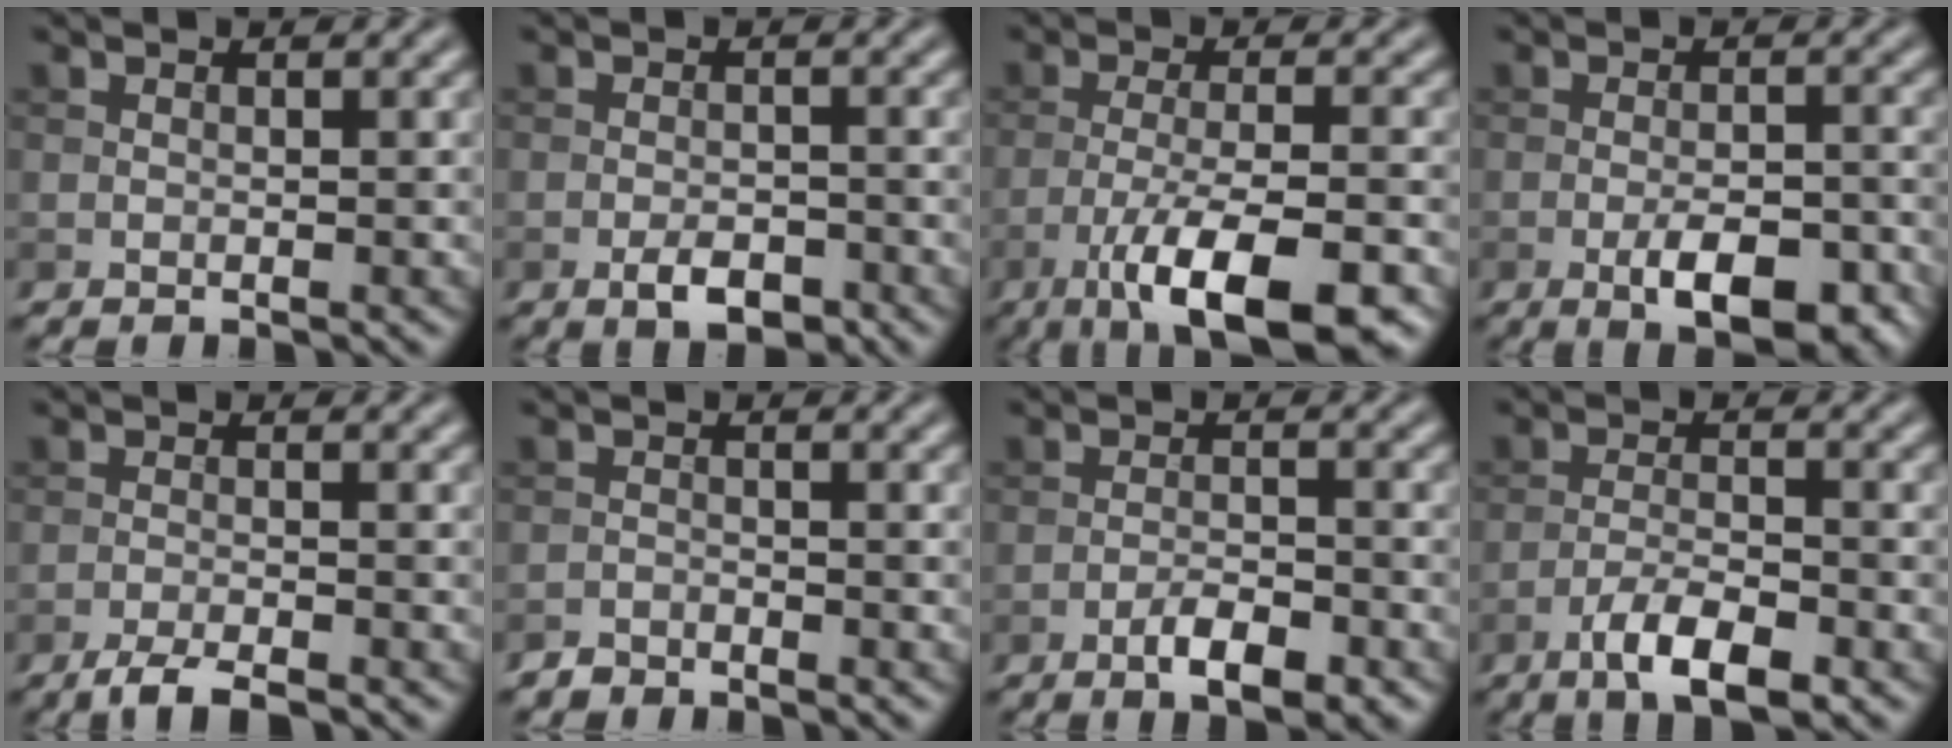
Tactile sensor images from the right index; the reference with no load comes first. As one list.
[{"total": 2.9, "force": [-1.6, 1.4, 2.1], "torque": [-0.033, -0.001, -0.028]}, {"total": 9.7, "force": [-5.1, 2.8, 7.7], "torque": [-0.130, -0.009, -0.087]}, {"total": 6.0, "force": [-2.8, 2.3, 4.8], "torque": [-0.076, -0.001, -0.041]}, {"total": 2.8, "force": [-2.2, 0.4, 1.7], "torque": [-0.037, -0.003, -0.046]}, {"total": 1.1, "force": [-1.1, 0.4, 0.1], "torque": [0.001, 0.002, -0.022]}, {"total": 3.7, "force": [-2.1, 1.1, 2.8], "torque": [-0.049, 0.002, -0.036]}, {"total": 5.0, "force": [-2.9, 1.5, 3.7], "torque": [-0.068, 0.002, -0.055]}]